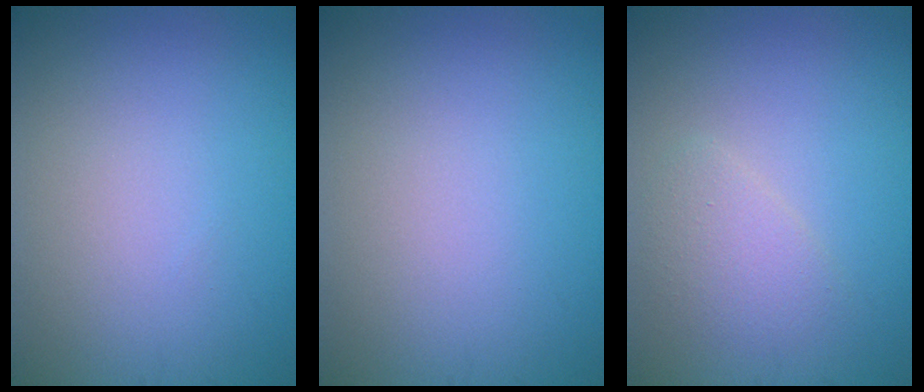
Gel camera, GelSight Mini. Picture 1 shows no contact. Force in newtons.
{"total": 0.0}
{"total": 1.9, "press": 1.9, "slide": 0.1}